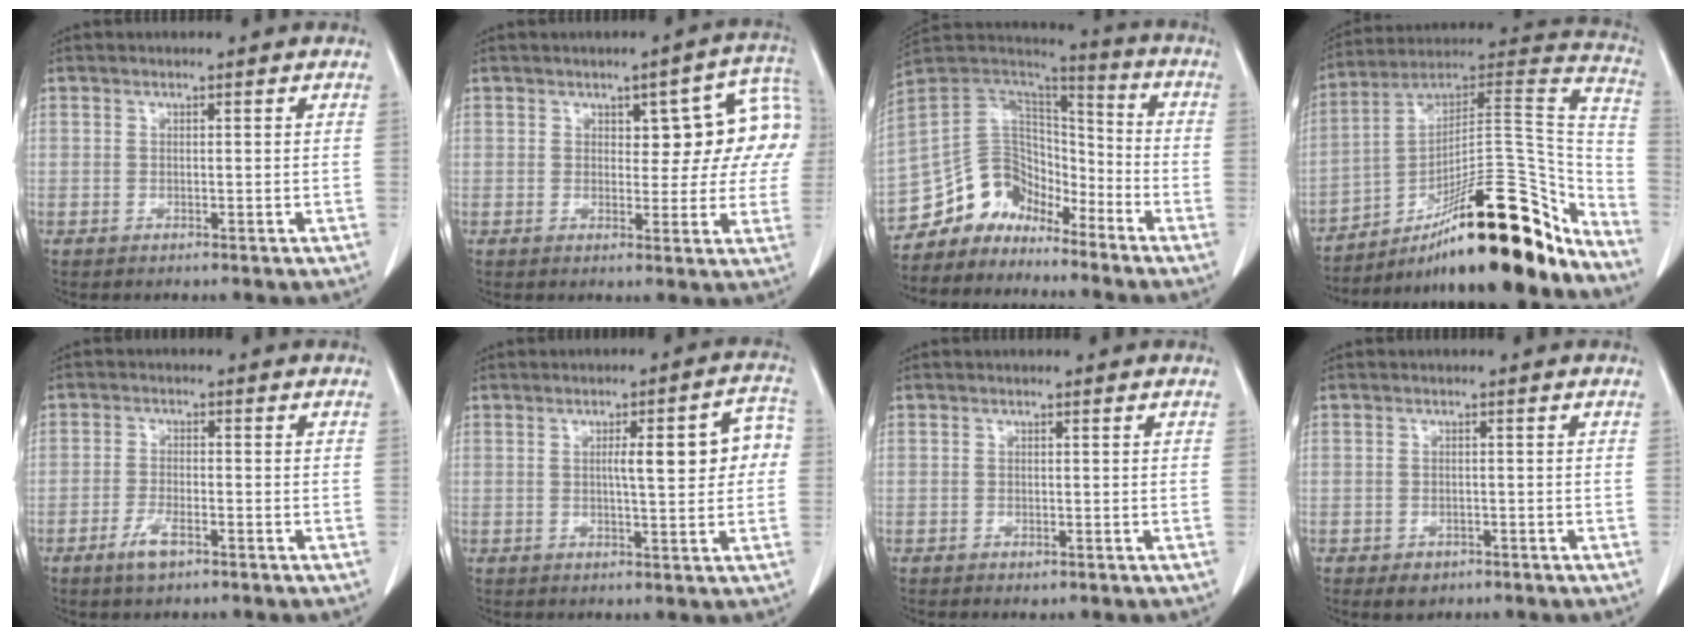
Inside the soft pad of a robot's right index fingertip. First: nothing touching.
{"total": 10.0, "force": [2.4, 4.3, 8.6], "torque": [-0.082, 0.031, 0.028]}
{"total": 11.6, "force": [-9.5, 6.1, 2.3], "torque": [-0.039, 0.070, -0.179]}
{"total": 28.3, "force": [-19.2, 6.1, 20.0], "torque": [-0.225, 0.039, -0.289]}
{"total": 3.7, "force": [-2.3, 1.1, 2.7], "torque": [-0.057, -0.001, -0.043]}
{"total": 8.7, "force": [0.8, 1.7, 8.5], "torque": [-0.110, 0.023, 0.010]}
{"total": 0.5, "force": [-0.3, 0.3, 0.3], "torque": [-0.006, -0.001, -0.002]}
{"total": 2.3, "force": [-1.5, 1.6, 0.9], "torque": [-0.011, 0.001, -0.013]}